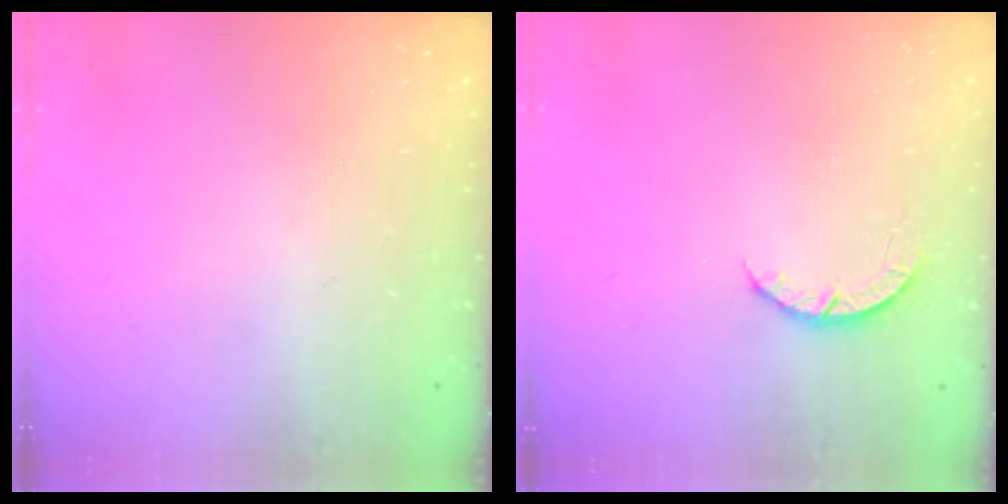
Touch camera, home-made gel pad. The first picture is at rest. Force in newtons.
{"total": 2.7, "press": 2.6, "slide": 0.4}